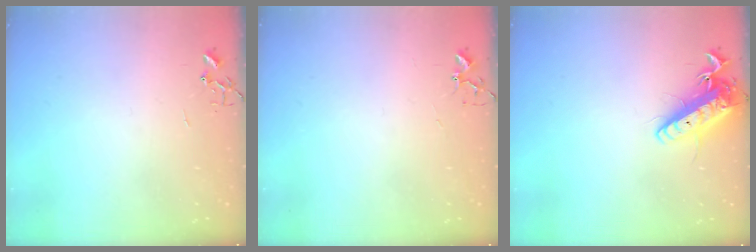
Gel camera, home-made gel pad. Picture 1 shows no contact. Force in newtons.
{"total": 4.2, "press": 4.2, "slide": 0.7}
{"total": 13.9, "press": 13.7, "slide": 2.5}